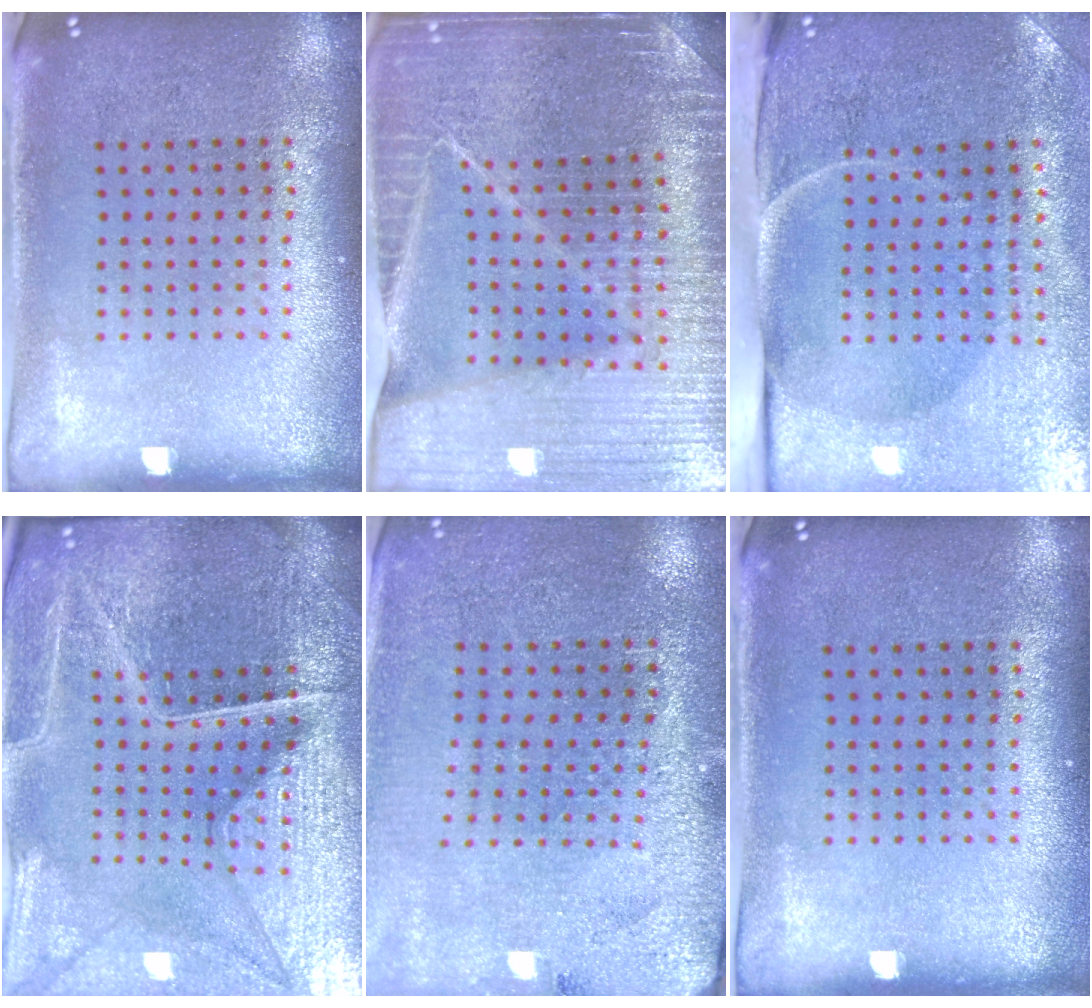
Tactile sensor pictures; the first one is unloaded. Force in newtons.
{"total": 4.5, "press": 4.3, "slide": 1.6}
{"total": 5.0, "press": 4.0, "slide": 3.0}
{"total": 5.4, "press": 5.1, "slide": 1.8}
{"total": 2.8, "press": 2.8, "slide": 0.1}
{"total": 0.0}